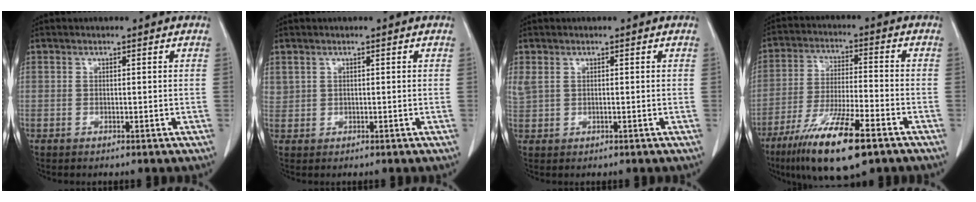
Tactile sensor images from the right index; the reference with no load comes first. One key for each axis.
{"total": 1.4, "fx": 0.8, "fy": 1.1, "fz": 0.3, "tx": -0.003, "ty": 0.014, "tz": 0.018}
{"total": 2.1, "fx": 0.6, "fy": 1.2, "fz": 1.6, "tx": -0.057, "ty": 0.016, "tz": 0.020}
{"total": 14.9, "fx": -9.2, "fy": 2.2, "fz": 11.5, "tx": -0.219, "ty": -0.035, "tz": -0.161}